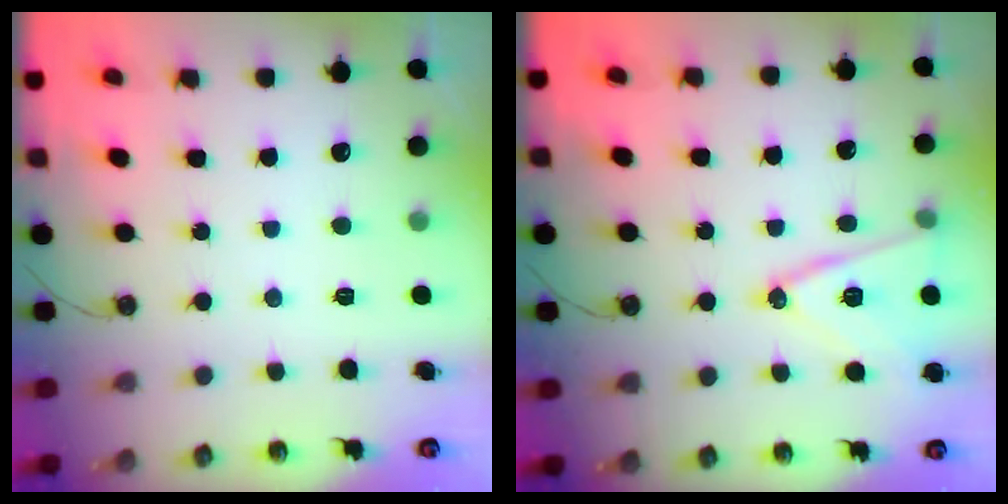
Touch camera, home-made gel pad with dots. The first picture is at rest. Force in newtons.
{"total": 14.5, "press": 14.1, "slide": 3.3}